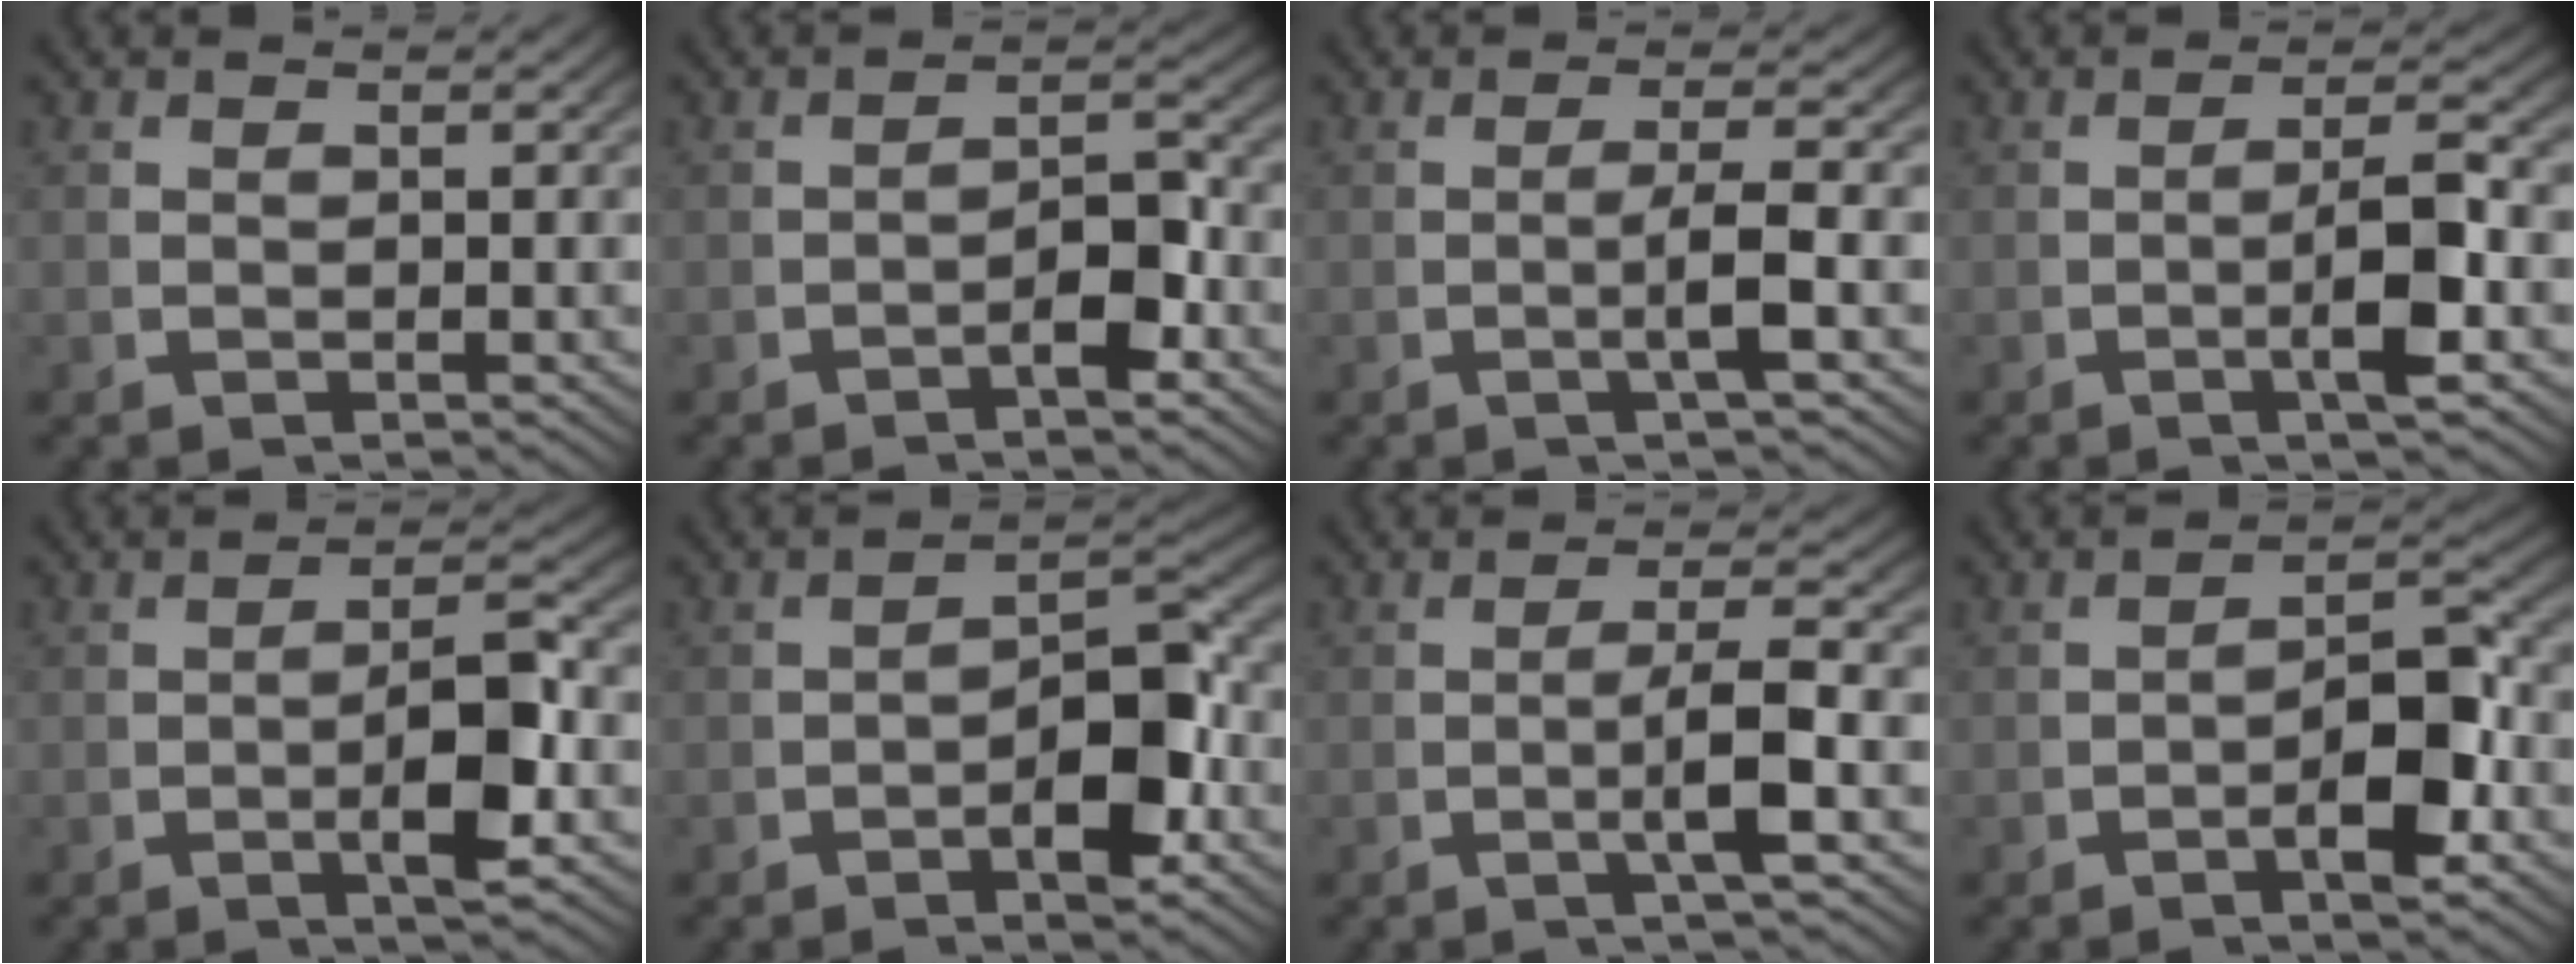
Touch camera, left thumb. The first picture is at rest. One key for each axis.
{"total": 3.3, "fx": -1.0, "fy": 1.1, "fz": 2.9, "tx": -0.046, "ty": -0.006, "tz": -0.015}
{"total": 3.1, "fx": -0.4, "fy": 0.5, "fz": 3.1, "tx": -0.063, "ty": 0.002, "tz": -0.011}
{"total": 4.7, "fx": -0.6, "fy": 1.2, "fz": 4.5, "tx": -0.080, "ty": -0.001, "tz": -0.012}
{"total": 5.5, "fx": -0.6, "fy": 1.8, "fz": 5.2, "tx": -0.088, "ty": -0.005, "tz": -0.013}
{"total": 6.1, "fx": -1.0, "fy": 2.8, "fz": 5.4, "tx": -0.076, "ty": -0.005, "tz": -0.017}
{"total": 4.2, "fx": -0.5, "fy": 0.8, "fz": 4.1, "tx": -0.081, "ty": 0.001, "tz": -0.012}
{"total": 5.6, "fx": -0.9, "fy": 2.1, "fz": 5.1, "tx": -0.076, "ty": -0.005, "tz": -0.017}